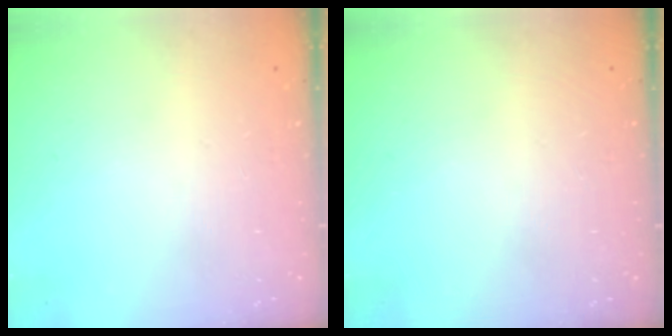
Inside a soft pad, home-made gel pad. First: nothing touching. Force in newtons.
{"total": 0.0}